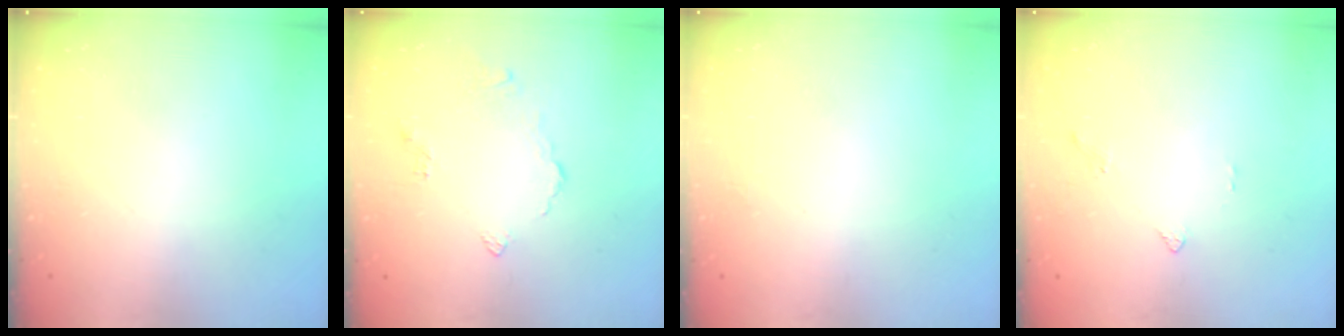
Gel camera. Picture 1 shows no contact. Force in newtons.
{"total": 3.4, "press": 3.4, "slide": 0.6}
{"total": 2.1, "press": 2.1, "slide": 0.2}
{"total": 1.6, "press": 1.5, "slide": 0.5}